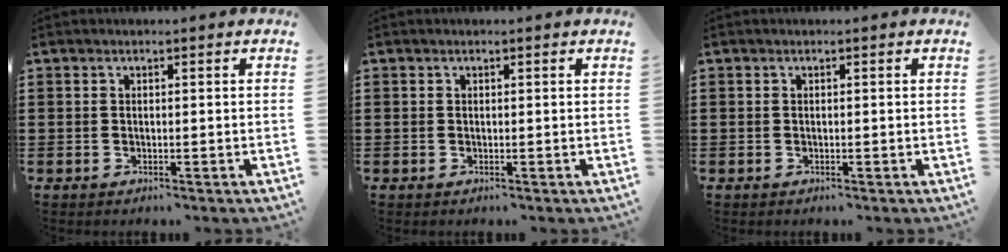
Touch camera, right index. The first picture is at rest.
{"total": 0.0}
{"total": 0.0}